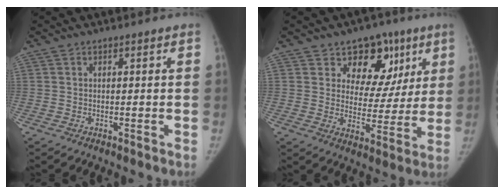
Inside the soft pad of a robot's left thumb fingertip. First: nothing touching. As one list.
[{"total": 13.0, "force": [7.0, 9.4, 5.6], "torque": [-0.010, -0.020, 0.099]}]